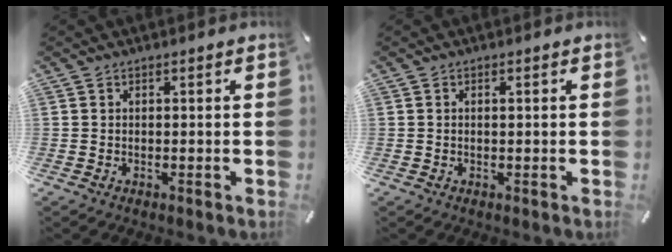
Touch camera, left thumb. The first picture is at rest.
{"total": 0.8, "force": [0.0, 0.3, 0.7], "torque": [-0.014, 0.002, -0.001]}